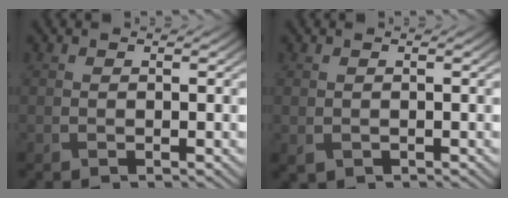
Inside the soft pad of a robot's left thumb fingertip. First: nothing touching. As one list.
[{"total": 0.6, "force": [0.0, 0.5, 0.3], "torque": [-0.009, -0.004, 0.003]}]